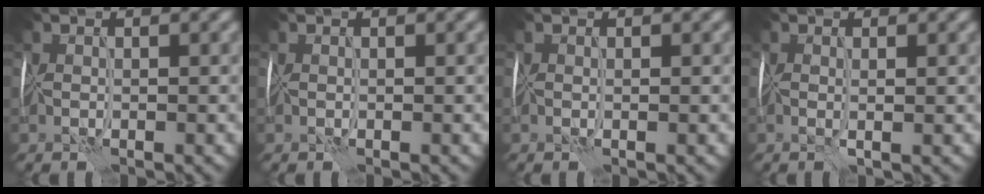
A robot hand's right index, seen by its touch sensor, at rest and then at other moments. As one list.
[{"total": 0.0}, {"total": 0.0}, {"total": 0.8, "force": [0.3, -0.2, 0.7], "torque": [-0.013, -0.002, 0.005]}]